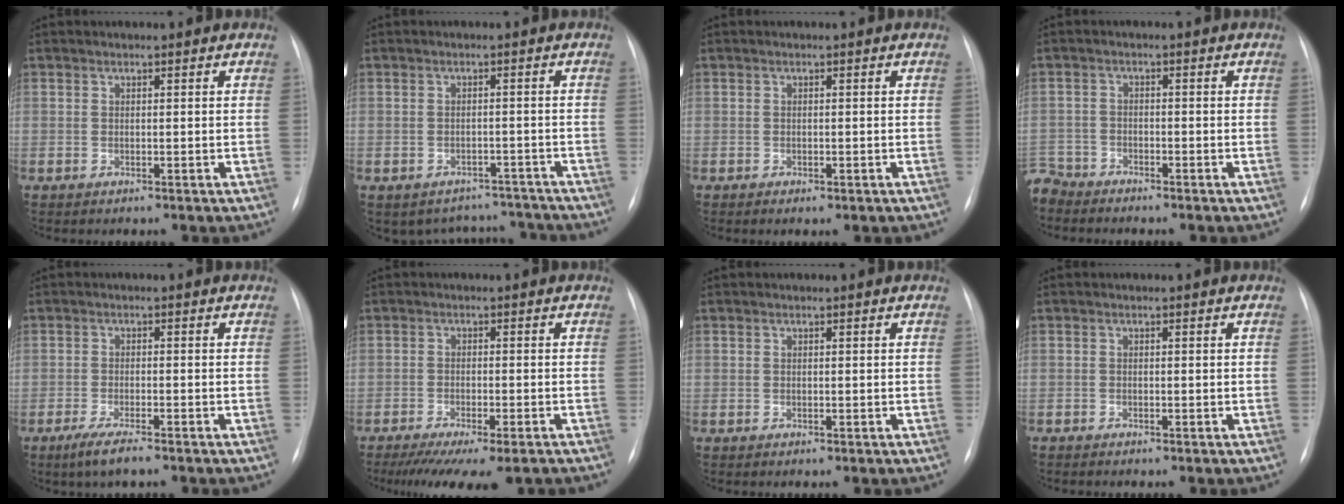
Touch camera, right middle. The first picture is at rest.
{"total": 7.3, "force": [-6.6, 3.2, -0.2], "torque": [0.010, 0.027, -0.074]}
{"total": 1.1, "force": [-0.4, 0.4, 0.9], "torque": [-0.013, -0.002, 0.000]}
{"total": 4.9, "force": [-4.7, 1.3, -0.2], "torque": [0.010, -0.010, -0.096]}
{"total": 4.1, "force": [-2.8, 0.2, 3.1], "torque": [-0.069, -0.014, -0.048]}
{"total": 11.5, "force": [-9.0, 2.2, 6.9], "torque": [-0.104, -0.019, -0.130]}
{"total": 0.0}
{"total": 0.0}